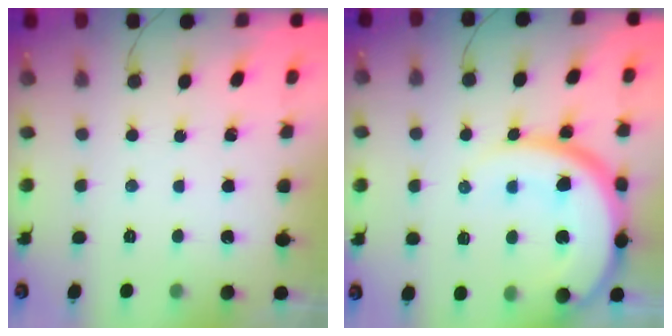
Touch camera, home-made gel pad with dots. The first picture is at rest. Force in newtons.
{"total": 16.6, "press": 16.5, "slide": 1.5}